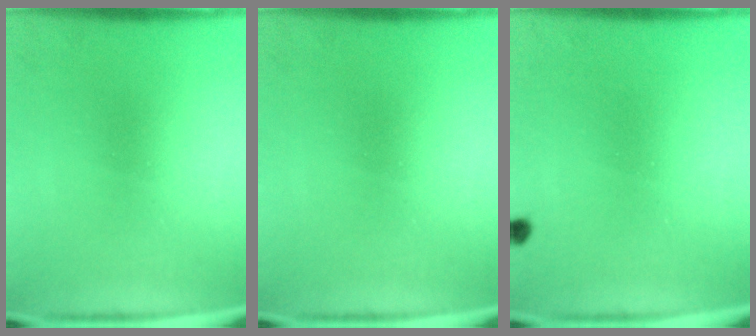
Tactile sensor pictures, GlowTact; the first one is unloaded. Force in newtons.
{"total": 0.0}
{"total": 0.8}